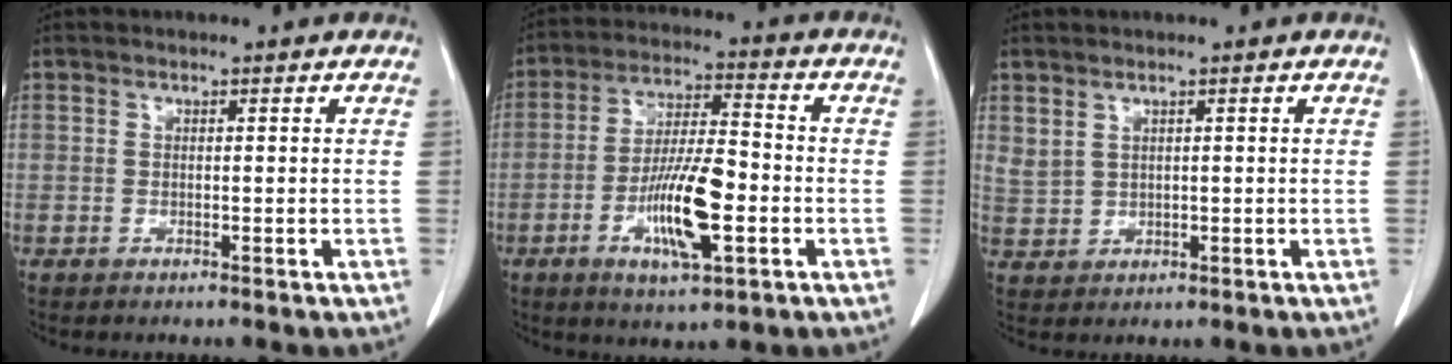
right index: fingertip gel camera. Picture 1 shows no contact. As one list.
[{"total": 12.0, "force": [-3.7, 2.6, 11.1], "torque": [-0.212, -0.004, -0.062]}, {"total": 2.4, "force": [1.7, 1.3, 1.1], "torque": [-0.027, -0.001, 0.046]}]